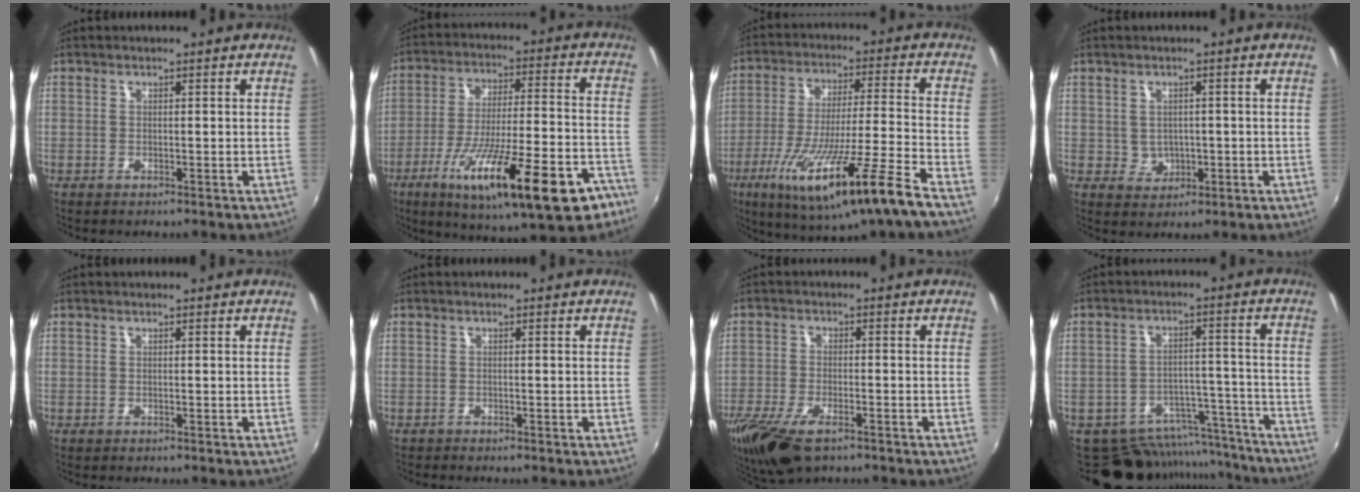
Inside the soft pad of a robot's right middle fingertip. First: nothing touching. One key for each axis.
{"total": 25.7, "fx": -14.9, "fy": 5.9, "fz": 20.1, "tx": -0.329, "ty": -0.057, "tz": -0.222}
{"total": 20.1, "fx": -12.4, "fy": -0.4, "fz": 15.8, "tx": -0.281, "ty": -0.068, "tz": -0.203}
{"total": 3.5, "fx": 0.0, "fy": 3.3, "fz": 1.1, "tx": -0.021, "ty": 0.006, "tz": 0.008}
{"total": 0.0}
{"total": 0.7, "fx": -0.7, "fy": 0.1, "fz": -0.1, "tx": 0.001, "ty": -0.005, "tz": -0.015}
{"total": 13.0, "fx": -8.3, "fy": 5.3, "fz": 8.5, "tx": -0.203, "ty": -0.047, "tz": -0.153}
{"total": 15.6, "fx": -13.5, "fy": 6.7, "fz": 3.8, "tx": -0.073, "ty": 0.037, "tz": -0.170}